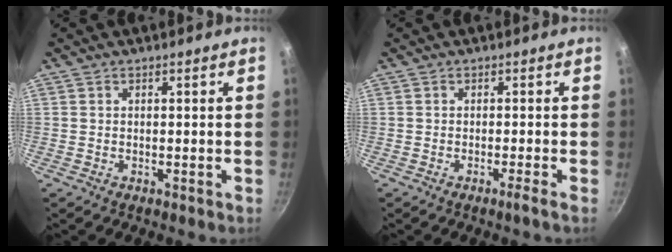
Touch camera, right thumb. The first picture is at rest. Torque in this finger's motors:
{"motor_torque": [-0.20, -0.06, 0.06, -0.61, -0.02]}